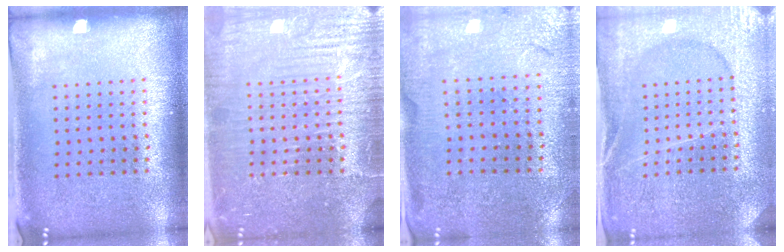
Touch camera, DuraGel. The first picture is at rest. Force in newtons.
{"total": 6.7, "press": 6.7, "slide": 0.9}
{"total": 0.7, "press": 0.7, "slide": 0.1}
{"total": 3.7, "press": 3.6, "slide": 0.8}